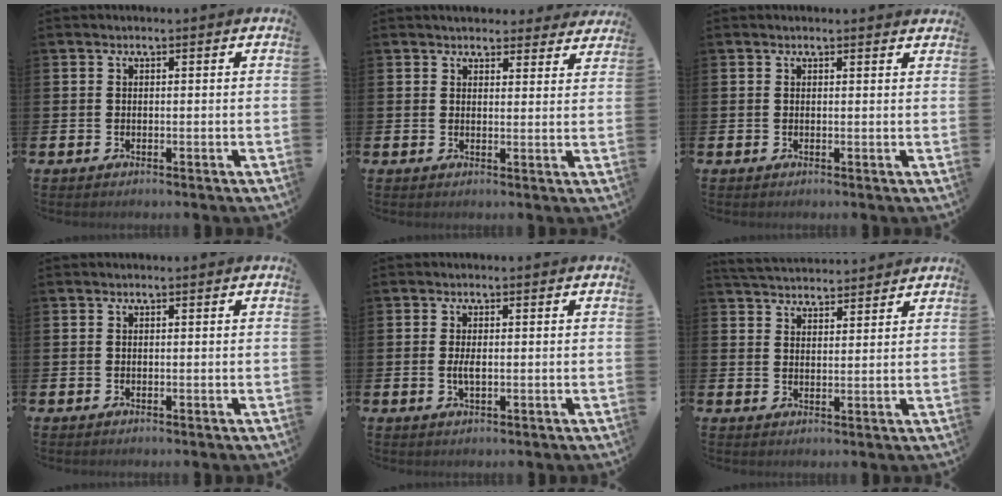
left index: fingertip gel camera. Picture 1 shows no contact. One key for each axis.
{"total": 3.7, "fx": 3.6, "fy": 1.0, "fz": 0.0, "tx": 0.003, "ty": -0.018, "tz": 0.064}
{"total": 0.6, "fx": 0.6, "fy": 0.0, "fz": 0.1, "tx": 0.007, "ty": -0.004, "tz": 0.009}
{"total": 0.0}
{"total": 2.0, "fx": 0.0, "fy": 0.7, "fz": 1.9, "tx": -0.032, "ty": 0.000, "tz": -0.002}
{"total": 4.4, "fx": 4.4, "fy": 0.6, "fz": 0.2, "tx": -0.014, "ty": -0.023, "tz": 0.080}